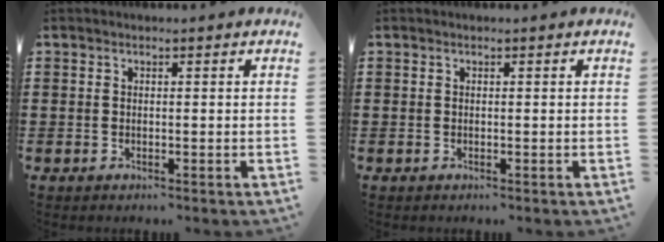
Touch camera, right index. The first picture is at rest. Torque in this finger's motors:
{"motor_torque": [-0.04, 0.04, 0.00, 0.00]}